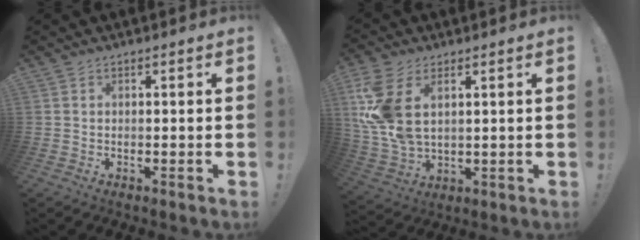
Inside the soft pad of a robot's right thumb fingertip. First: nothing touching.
{"total": 13.1, "force": [4.7, 7.3, 9.8], "torque": [-0.207, -0.019, 0.092]}